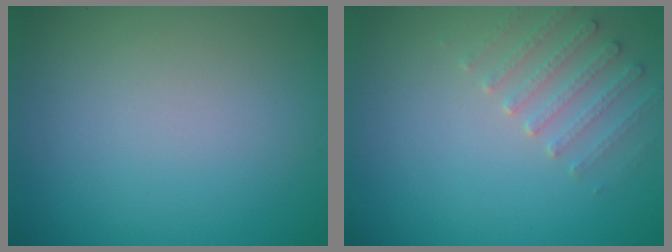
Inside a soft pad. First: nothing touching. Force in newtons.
{"total": 2.3, "press": 2.2, "slide": 0.6}